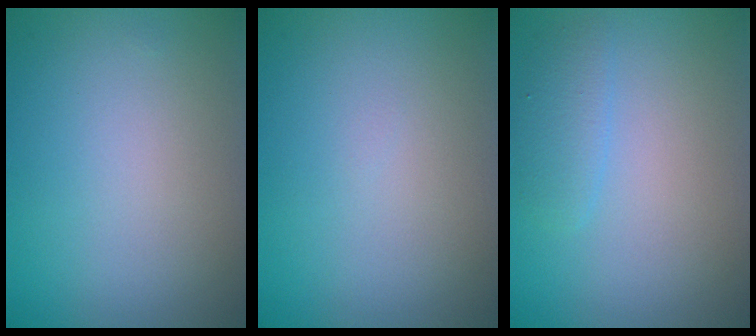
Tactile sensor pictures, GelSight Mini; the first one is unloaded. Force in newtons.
{"total": 0.0}
{"total": 1.6, "press": 1.6, "slide": 0.1}